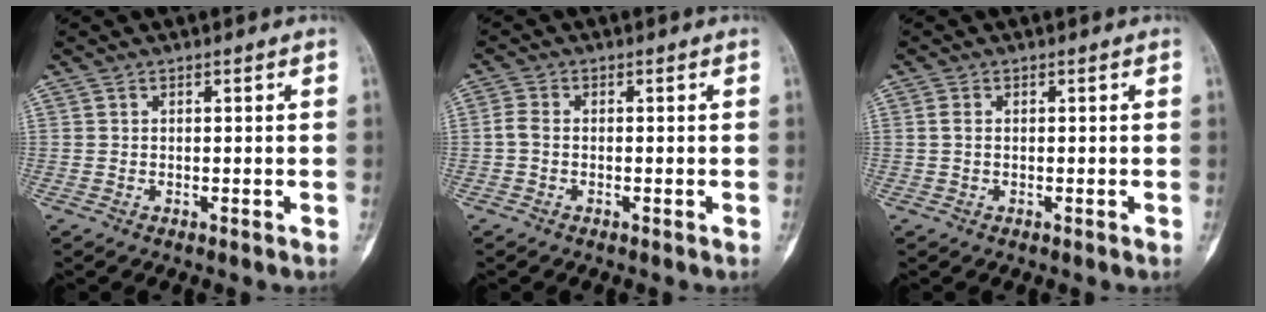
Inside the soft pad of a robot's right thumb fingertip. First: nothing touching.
{"total": 2.1, "force": [-0.4, 1.4, 1.5], "torque": [-0.036, 0.002, -0.017]}
{"total": 1.1, "force": [0.1, 0.7, 0.9], "torque": [-0.020, 0.000, 0.000]}